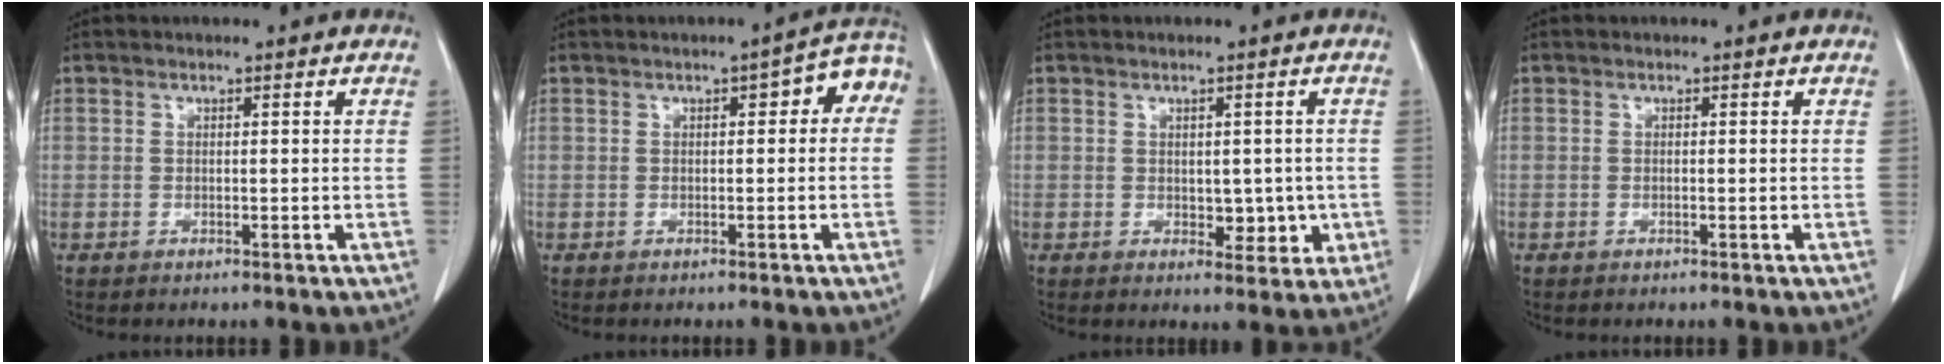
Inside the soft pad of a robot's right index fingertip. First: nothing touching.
{"total": 4.9, "force": [1.1, 1.9, 4.4], "torque": [-0.045, 0.029, 0.007]}
{"total": 4.5, "force": [-0.4, 2.9, 3.5], "torque": [-0.034, 0.003, 0.005]}
{"total": 0.0}